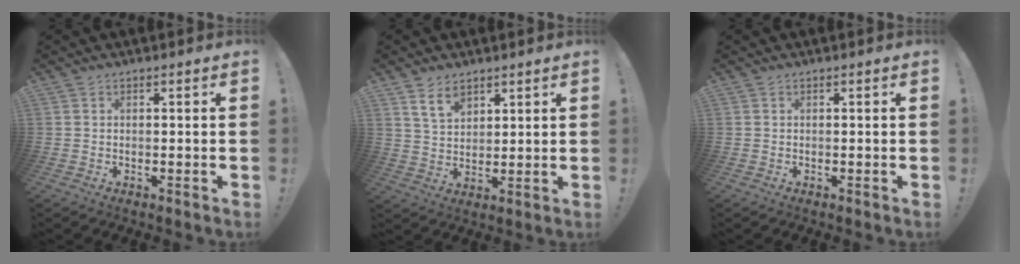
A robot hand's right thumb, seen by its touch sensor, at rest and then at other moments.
{"total": 7.1, "force": [4.8, 4.0, 3.4], "torque": [-0.060, -0.020, 0.091]}
{"total": 0.0}